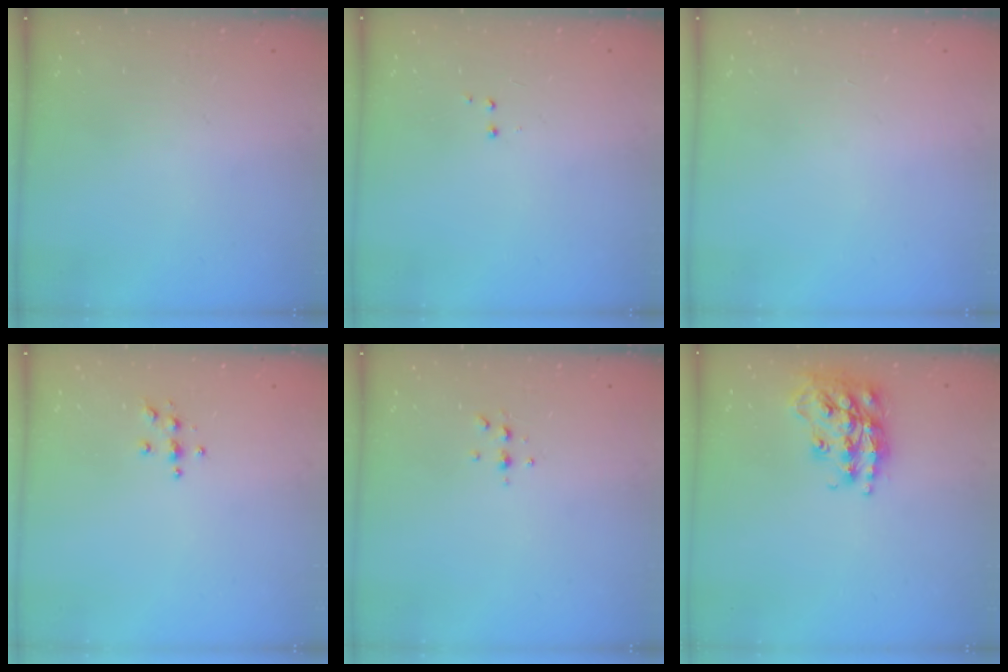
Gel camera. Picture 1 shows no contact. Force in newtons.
{"total": 2.9, "press": 2.8, "slide": 0.7}
{"total": 0.0}
{"total": 3.7, "press": 3.7, "slide": 0.4}
{"total": 4.4, "press": 4.3, "slide": 0.5}
{"total": 18.4, "press": 18.4, "slide": 1.2}